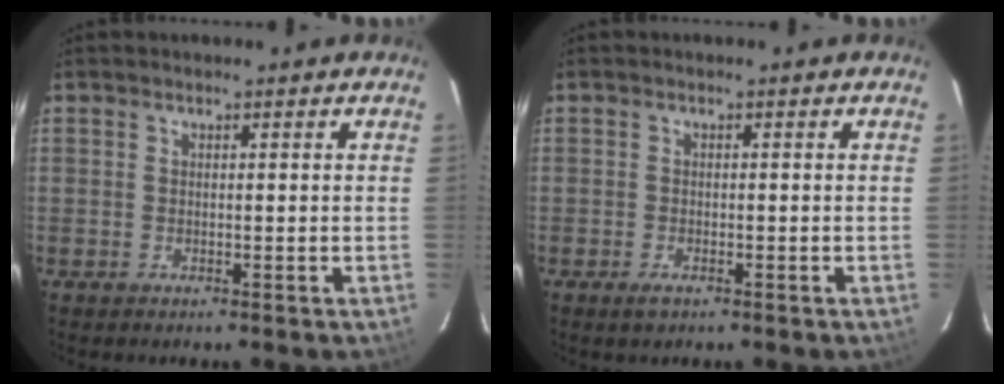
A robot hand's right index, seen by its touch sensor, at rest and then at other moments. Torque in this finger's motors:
{"motor_torque": [0.16, -0.14, 0.01, 0.01]}